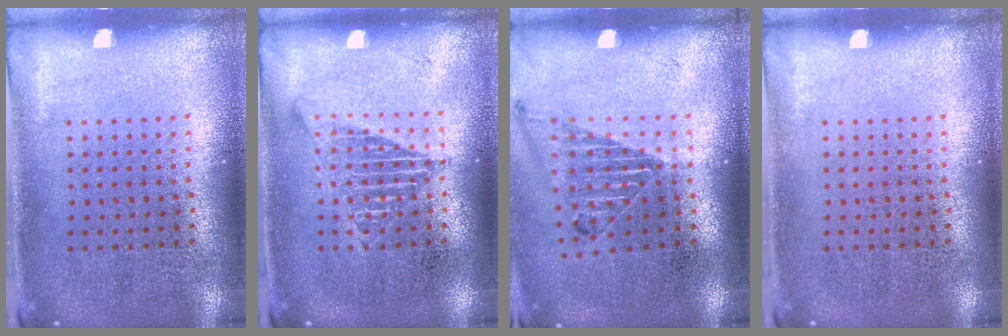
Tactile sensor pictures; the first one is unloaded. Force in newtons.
{"total": 1.9, "press": 1.9, "slide": 0.2}
{"total": 1.2, "press": 1.1, "slide": 0.3}
{"total": 0.0}